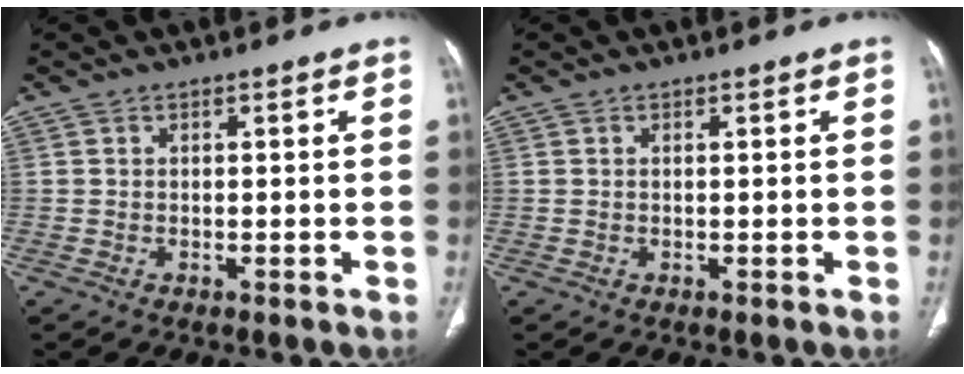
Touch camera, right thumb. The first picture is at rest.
{"total": 0.0}